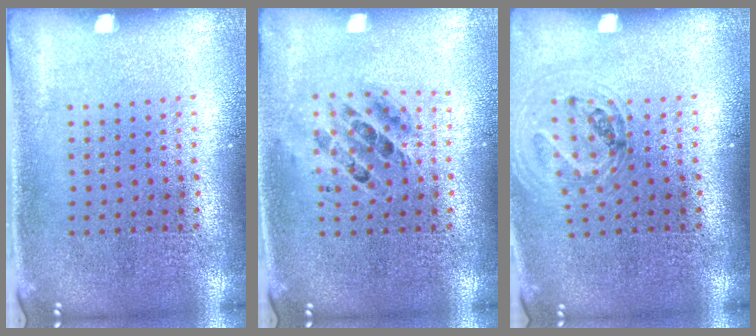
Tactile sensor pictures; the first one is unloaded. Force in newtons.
{"total": 0.7, "press": 0.7, "slide": 0.1}
{"total": 0.9, "press": 0.9, "slide": 0.0}